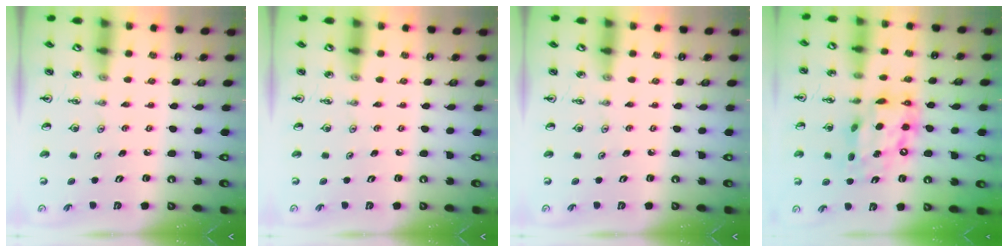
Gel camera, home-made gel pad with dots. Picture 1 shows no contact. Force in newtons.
{"total": 0.0}
{"total": 0.0}
{"total": 14.0, "press": 14.0, "slide": 1.4}